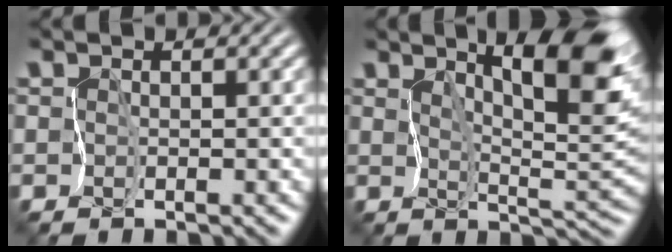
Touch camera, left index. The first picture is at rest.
{"total": 9.5, "force": [5.4, 1.9, 7.7], "torque": [-0.118, 0.003, 0.087]}